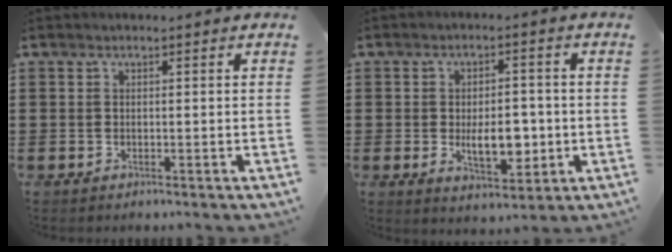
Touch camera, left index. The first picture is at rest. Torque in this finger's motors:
{"motor_torque": [1.09, 0.15, 0.58, 0.12]}